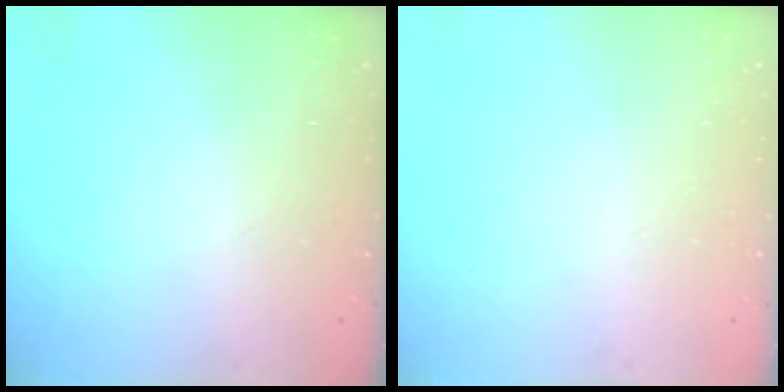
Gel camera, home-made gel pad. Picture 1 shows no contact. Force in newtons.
{"total": 0.0}